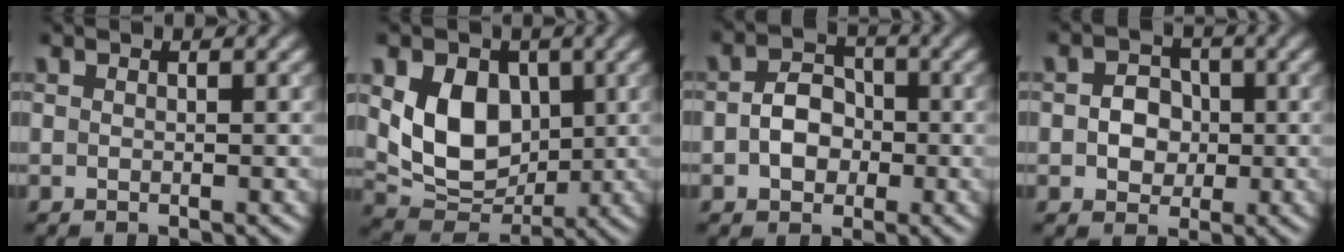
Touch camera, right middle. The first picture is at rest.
{"total": 7.5, "force": [1.3, 5.6, 4.9], "torque": [-0.087, -0.010, 0.022]}
{"total": 3.6, "force": [-0.6, 2.8, 2.2], "torque": [-0.032, 0.001, -0.017]}
{"total": 3.2, "force": [-0.2, 2.7, 1.7], "torque": [-0.015, 0.000, -0.013]}